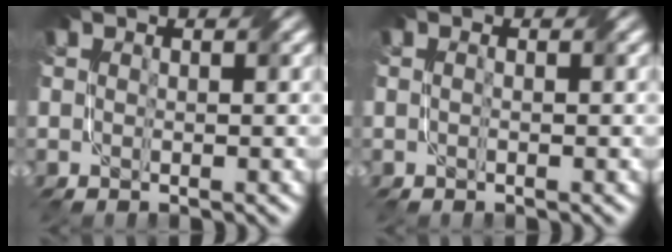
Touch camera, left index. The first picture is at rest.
{"total": 1.0, "force": [0.3, 0.6, 0.7], "torque": [0.002, -0.001, -0.006]}